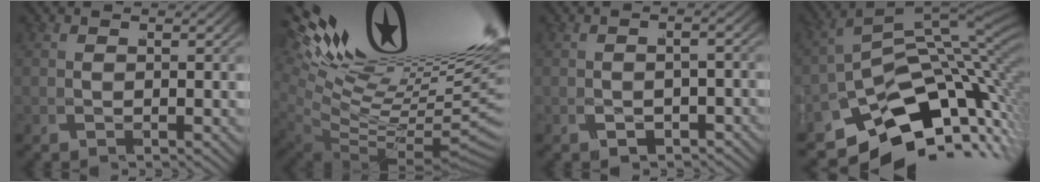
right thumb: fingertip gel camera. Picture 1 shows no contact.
{"total": 16.9, "force": [1.5, 10.0, 13.5], "torque": [-0.210, -0.021, 0.031]}
{"total": 2.4, "force": [-1.8, 1.1, 1.2], "torque": [-0.028, -0.002, -0.024]}
{"total": 17.5, "force": [-8.0, 9.7, 12.2], "torque": [-0.197, -0.044, -0.106]}